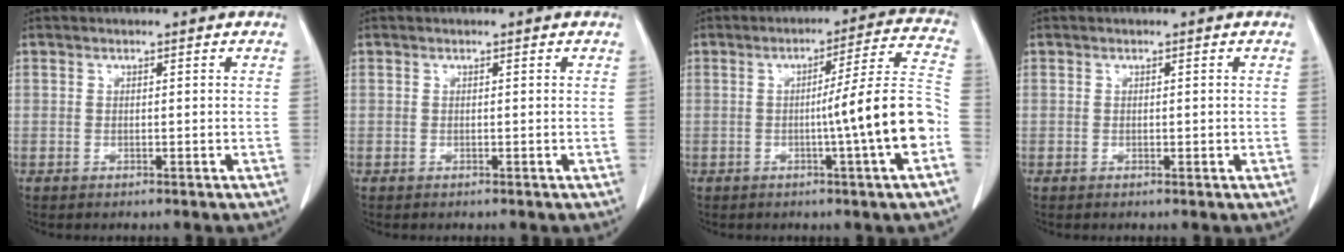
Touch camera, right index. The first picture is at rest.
{"total": 0.0}
{"total": 12.7, "force": [-3.1, -1.6, 12.2], "torque": [-0.171, 0.008, -0.048]}
{"total": 0.7, "force": [0.0, 0.5, 0.4], "torque": [-0.003, 0.001, 0.000]}